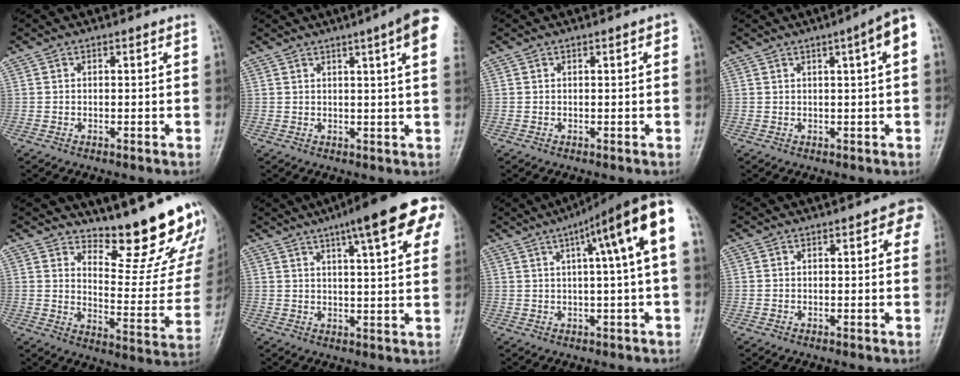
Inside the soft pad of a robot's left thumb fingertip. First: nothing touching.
{"total": 11.3, "force": [5.5, 0.9, 9.8], "torque": [-0.119, -0.005, 0.055]}
{"total": 1.1, "force": [0.3, 0.3, 1.0], "torque": [-0.014, 0.002, 0.002]}
{"total": 5.8, "force": [1.7, 0.5, 5.5], "torque": [-0.077, 0.013, 0.020]}
{"total": 18.4, "force": [16.0, 4.3, 8.0], "torque": [-0.065, -0.160, 0.206]}
{"total": 17.3, "force": [9.3, 3.7, 14.1], "torque": [-0.177, -0.001, 0.114]}
{"total": 13.9, "force": [4.2, 1.4, 13.2], "torque": [-0.192, 0.027, 0.055]}
{"total": 4.2, "force": [1.5, 1.9, 3.4], "torque": [-0.018, 0.001, 0.008]}